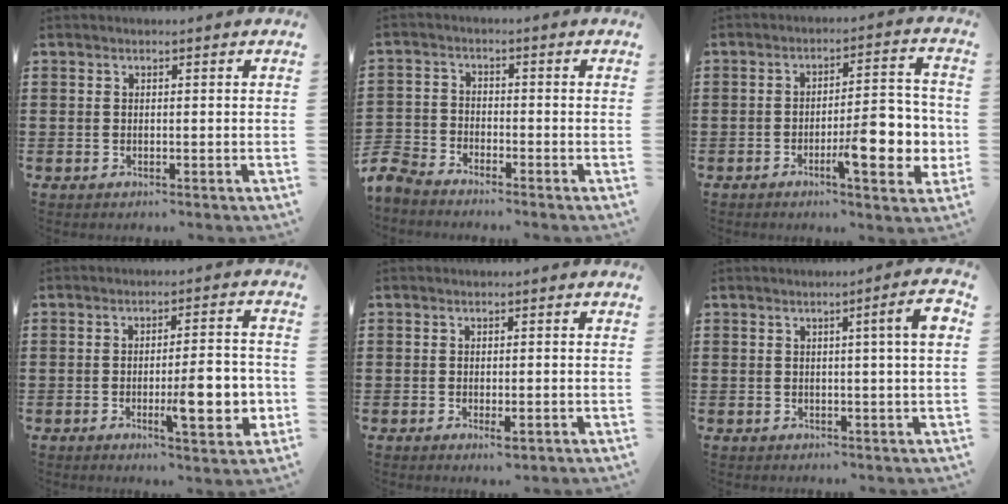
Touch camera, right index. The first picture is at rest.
{"total": 4.0, "force": [-3.9, 0.9, 0.3], "torque": [-0.038, -0.008, -0.090]}
{"total": 10.1, "force": [-3.1, 3.1, 9.1], "torque": [-0.120, -0.003, -0.050]}
{"total": 9.6, "force": [-2.4, 2.5, 8.9], "torque": [-0.116, -0.007, -0.037]}
{"total": 1.5, "force": [-0.6, 0.4, 1.4], "torque": [-0.024, -0.003, -0.009]}
{"total": 4.8, "force": [1.1, -0.1, 4.6], "torque": [-0.071, -0.009, 0.011]}